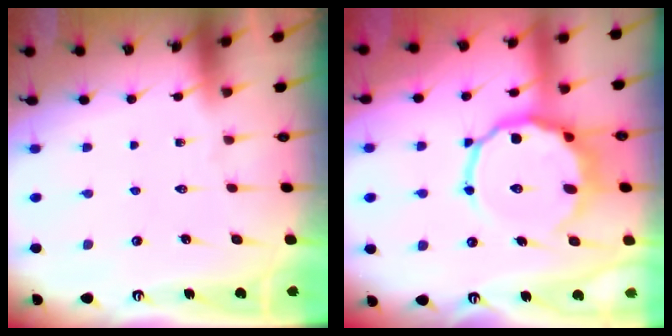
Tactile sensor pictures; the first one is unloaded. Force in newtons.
{"total": 12.1, "press": 11.7, "slide": 3.0}